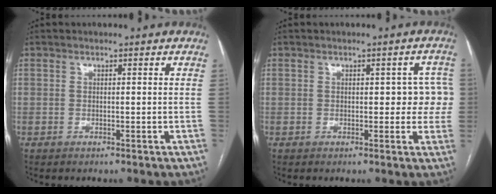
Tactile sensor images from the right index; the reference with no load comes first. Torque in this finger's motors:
{"motor_torque": [0.15, -0.03, 0.06, 0.02]}